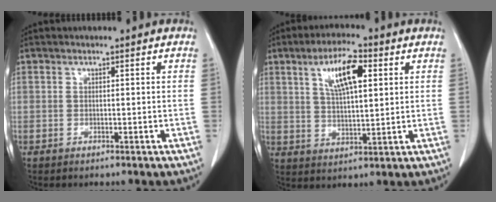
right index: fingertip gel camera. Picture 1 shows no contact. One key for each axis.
{"total": 9.1, "fx": 3.5, "fy": 2.5, "fz": 8.0, "tx": -0.145, "ty": 0.010, "tz": 0.066}